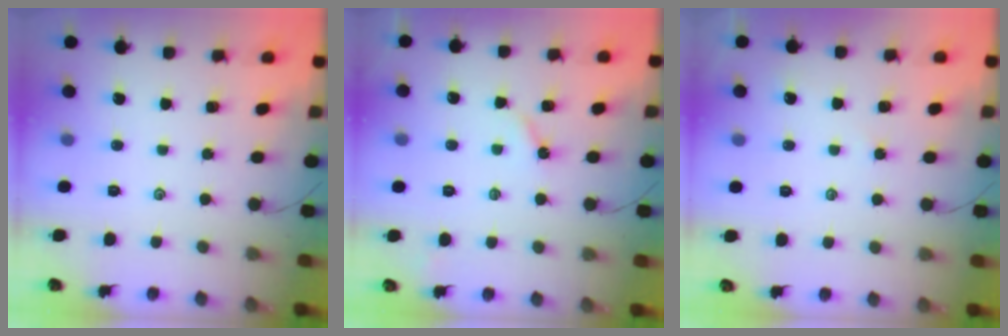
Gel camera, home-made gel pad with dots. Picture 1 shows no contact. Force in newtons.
{"total": 2.6, "press": 2.6, "slide": 0.4}
{"total": 1.4, "press": 1.4, "slide": 0.4}